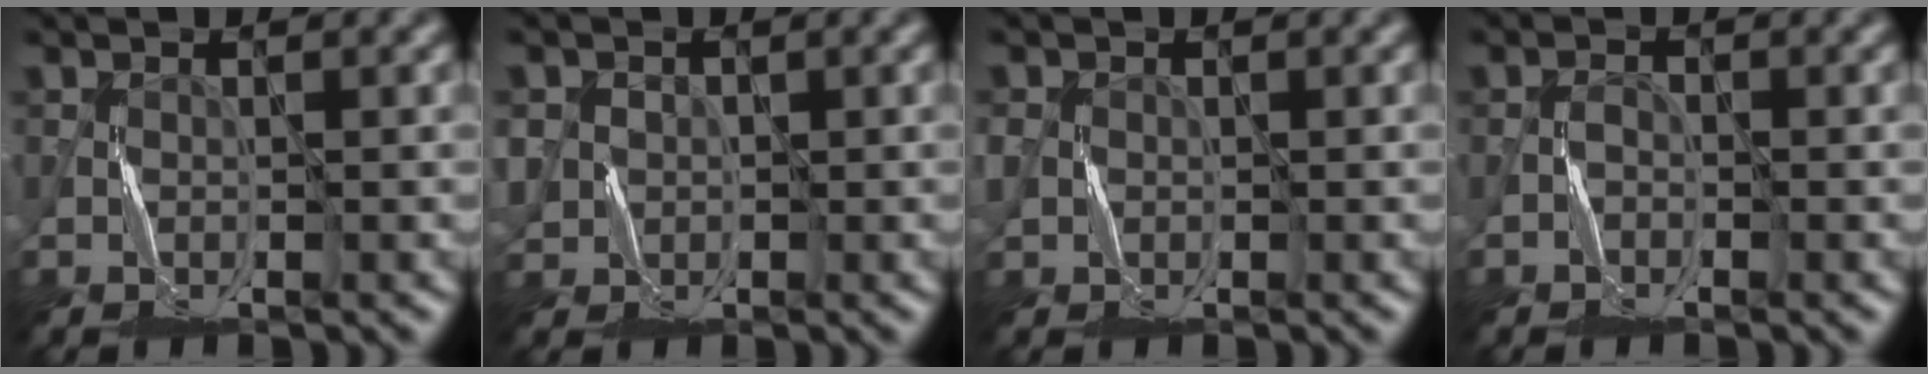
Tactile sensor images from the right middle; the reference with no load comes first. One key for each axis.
{"total": 2.5, "fx": 0.4, "fy": 2.4, "fz": 0.2, "tx": -0.014, "ty": 0.005, "tz": 0.011}
{"total": 1.3, "fx": -0.1, "fy": 1.3, "fz": 0.1, "tx": -0.007, "ty": 0.002, "tz": -0.001}
{"total": 1.0, "fx": -0.8, "fy": 0.7, "fz": 0.3, "tx": 0.000, "ty": 0.004, "tz": -0.016}